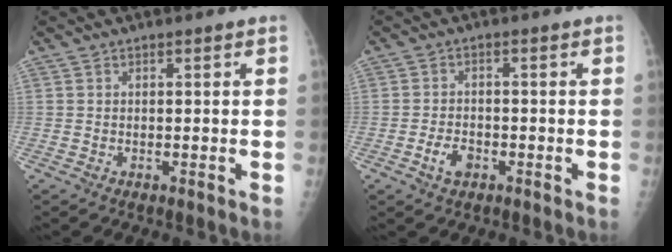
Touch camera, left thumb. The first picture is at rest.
{"total": 3.6, "force": [-1.7, 2.3, 2.2], "torque": [-0.035, 0.010, -0.030]}